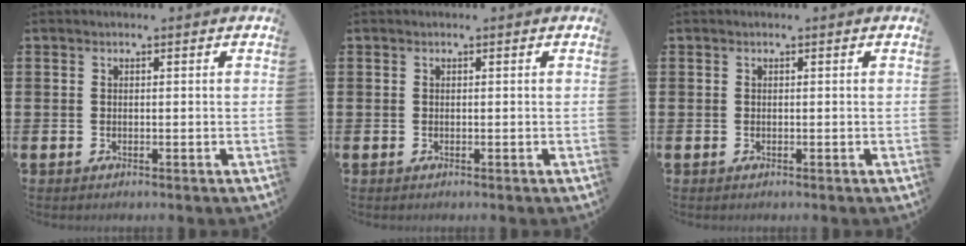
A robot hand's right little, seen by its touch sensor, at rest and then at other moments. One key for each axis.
{"total": 0.0}
{"total": 0.0}